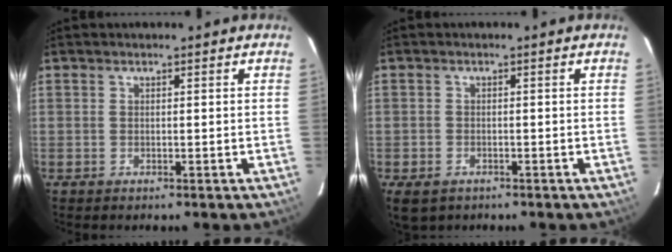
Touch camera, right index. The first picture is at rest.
{"total": 5.2, "force": [-3.0, 3.5, 2.5], "torque": [-0.060, -0.013, -0.047]}